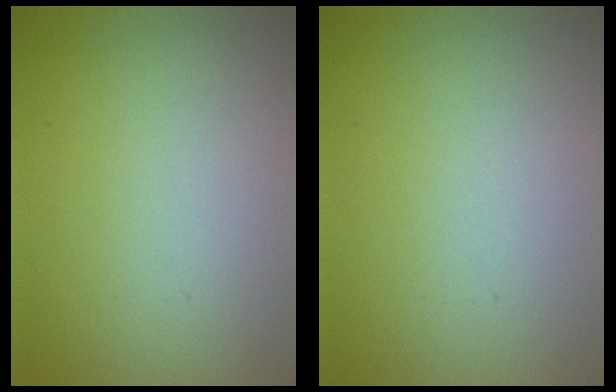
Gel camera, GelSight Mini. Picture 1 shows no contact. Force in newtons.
{"total": 0.0}